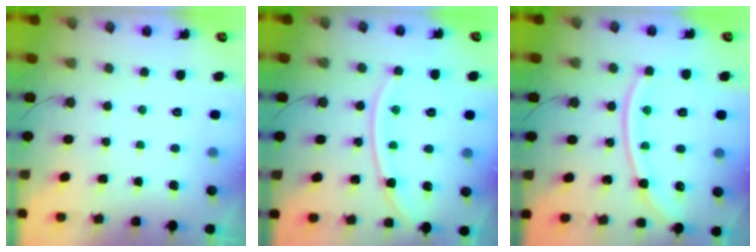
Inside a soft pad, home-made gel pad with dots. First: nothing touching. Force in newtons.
{"total": 12.5, "press": 12.4, "slide": 1.6}
{"total": 13.1, "press": 13.1, "slide": 1.1}